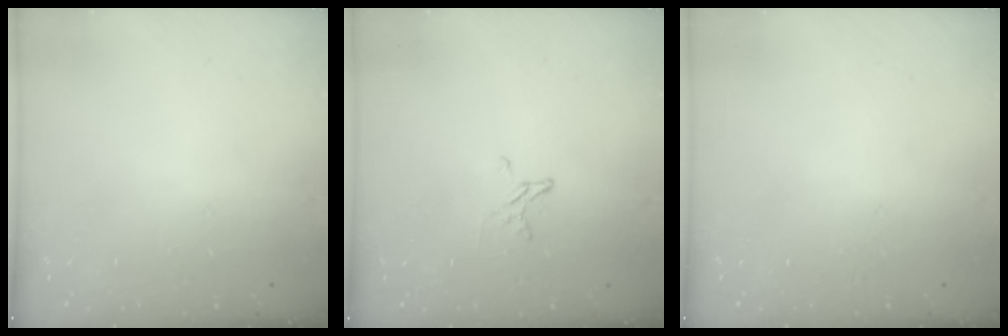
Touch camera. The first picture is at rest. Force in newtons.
{"total": 3.9, "press": 3.9, "slide": 0.4}
{"total": 0.0}